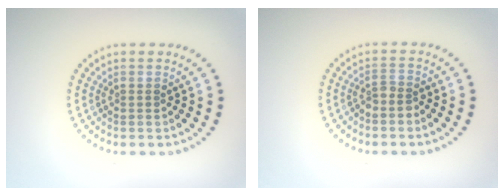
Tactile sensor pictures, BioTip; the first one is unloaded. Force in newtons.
{"total": 1.4, "press": 1.0, "slide": 1.0}